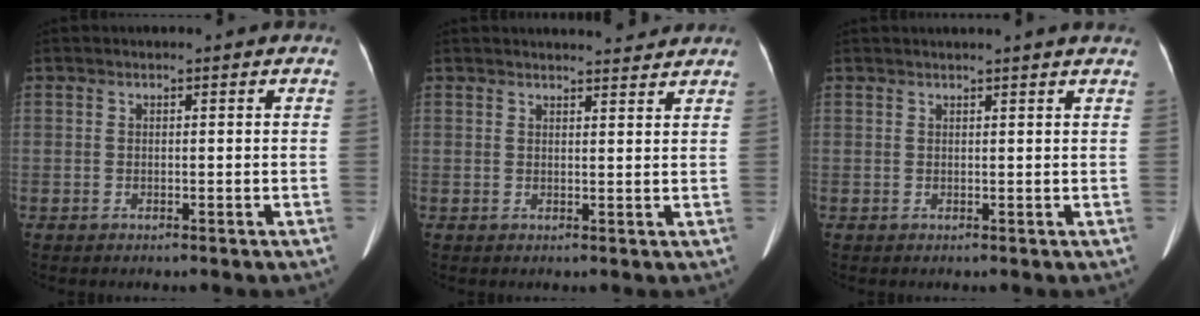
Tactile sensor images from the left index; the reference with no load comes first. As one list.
[{"total": 5.0, "force": [4.9, 0.2, 1.1], "torque": [-0.018, 0.005, 0.055]}, {"total": 5.2, "force": [4.7, -0.4, 2.1], "torque": [-0.027, 0.021, 0.046]}]